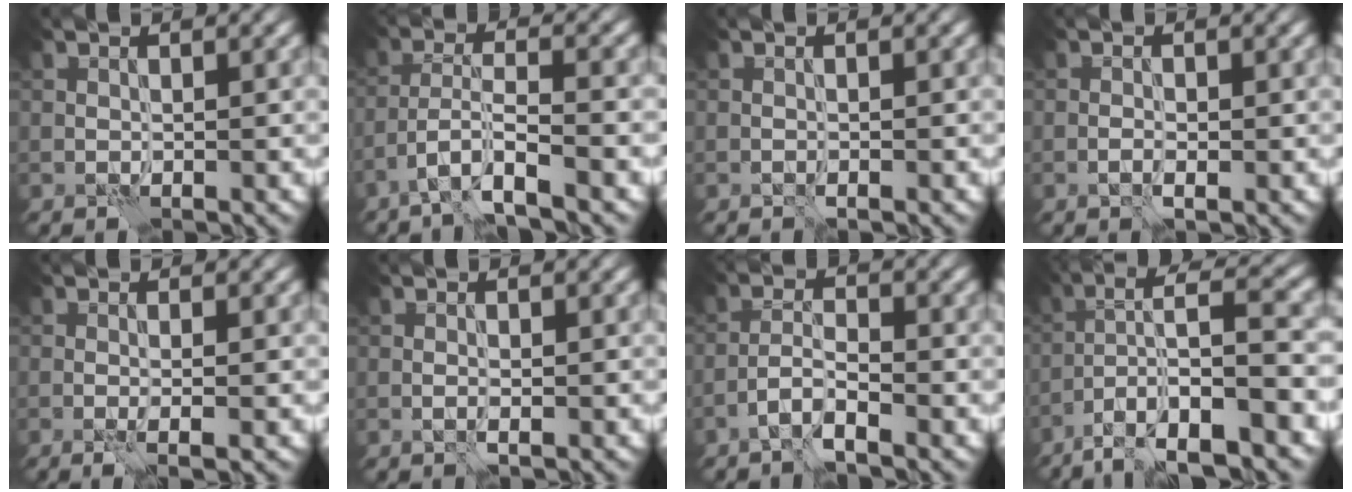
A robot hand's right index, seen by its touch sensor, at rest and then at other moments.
{"total": 4.9, "force": [-3.2, 0.8, 3.5], "torque": [-0.065, 0.003, -0.068]}
{"total": 0.6, "force": [-0.4, 0.0, 0.3], "torque": [-0.004, 0.003, -0.009]}
{"total": 1.3, "force": [-0.5, 0.5, 1.1], "torque": [-0.021, 0.002, -0.012]}
{"total": 2.3, "force": [-0.5, 0.6, 2.2], "torque": [-0.030, -0.002, -0.010]}
{"total": 1.0, "force": [-0.4, 0.2, 0.9], "torque": [-0.018, 0.001, -0.008]}
{"total": 2.9, "force": [-1.8, 0.8, 2.1], "torque": [-0.043, 0.009, -0.043]}
{"total": 10.7, "force": [-5.6, 2.3, 8.8], "torque": [-0.150, 0.012, -0.100]}